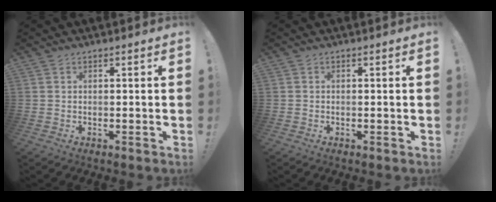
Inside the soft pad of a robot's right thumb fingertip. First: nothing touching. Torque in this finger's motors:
{"motor_torque": [0.12, -0.07, 0.14, -0.10, -0.05]}